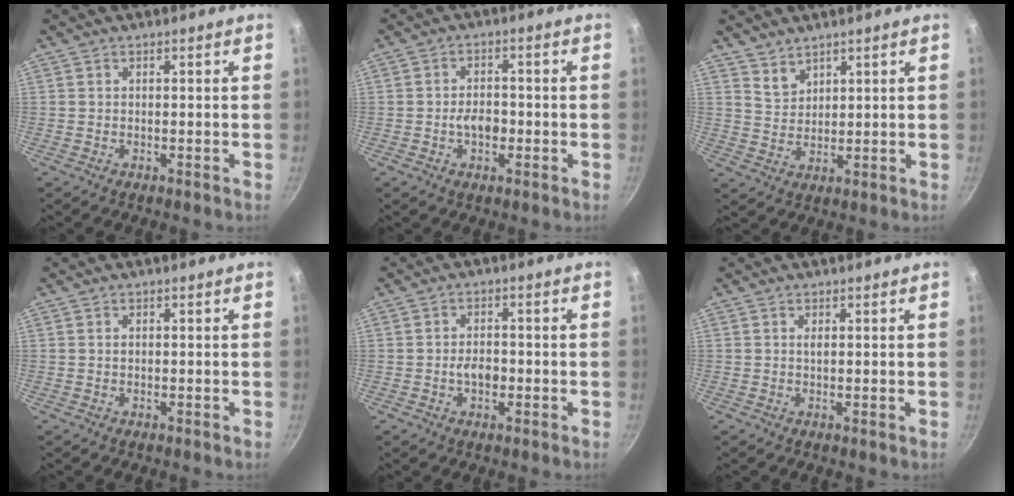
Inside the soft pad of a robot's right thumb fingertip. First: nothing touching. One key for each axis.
{"total": 4.6, "fx": -1.1, "fy": 2.9, "fz": 3.3, "tx": -0.039, "ty": 0.013, "tz": -0.020}
{"total": 3.7, "fx": 3.0, "fy": 2.0, "fz": 0.9, "tx": -0.008, "ty": -0.013, "tz": 0.063}
{"total": 0.7, "fx": 0.2, "fy": 0.5, "fz": 0.5, "tx": -0.008, "ty": 0.002, "tz": 0.002}
{"total": 3.9, "fx": -0.9, "fy": 2.5, "fz": 2.9, "tx": -0.037, "ty": 0.010, "tz": -0.016}
{"total": 0.9, "fx": 0.3, "fy": 0.1, "fz": 0.8, "tx": -0.014, "ty": -0.006, "tz": 0.001}